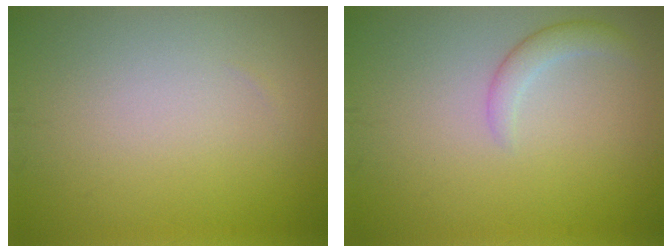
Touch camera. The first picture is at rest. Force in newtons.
{"total": 1.8, "press": 1.8, "slide": 0.0}